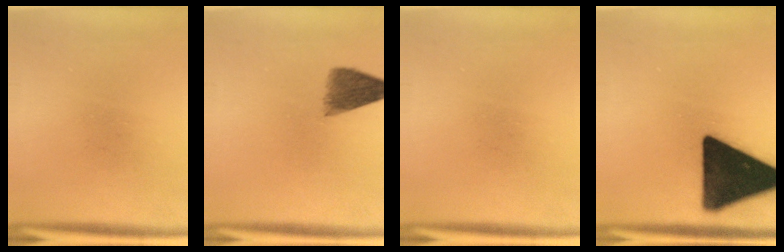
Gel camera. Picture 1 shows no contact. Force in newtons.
{"total": 5.2}
{"total": 0.0}
{"total": 19.8}